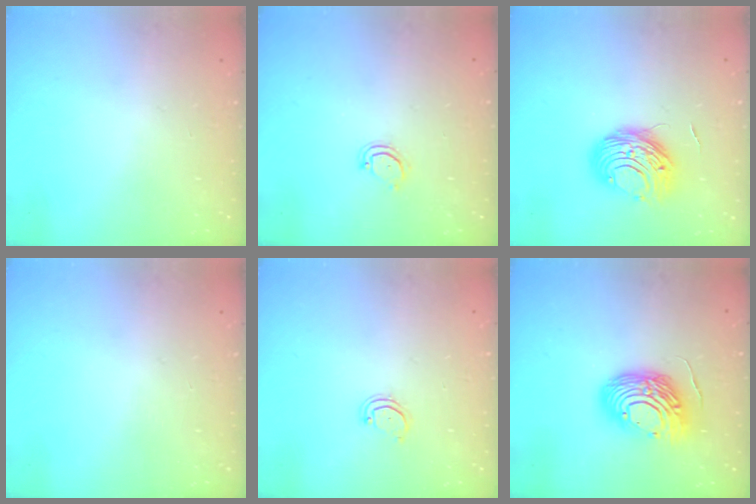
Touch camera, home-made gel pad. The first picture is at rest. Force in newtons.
{"total": 2.5, "press": 2.5, "slide": 0.1}
{"total": 9.6, "press": 9.5, "slide": 1.2}
{"total": 0.0}
{"total": 2.5, "press": 2.5, "slide": 0.2}
{"total": 13.9, "press": 13.7, "slide": 2.3}